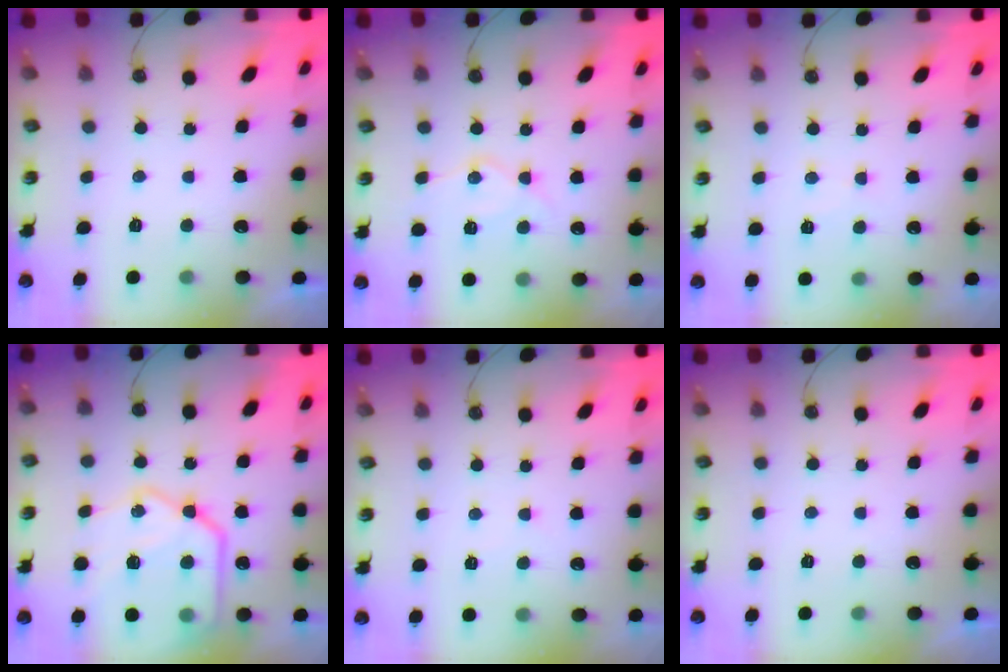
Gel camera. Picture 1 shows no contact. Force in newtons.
{"total": 11.8, "press": 11.7, "slide": 1.2}
{"total": 4.7, "press": 4.7, "slide": 0.6}
{"total": 21.6, "press": 21.5, "slide": 2.0}
{"total": 2.1, "press": 2.0, "slide": 0.4}
{"total": 0.0}